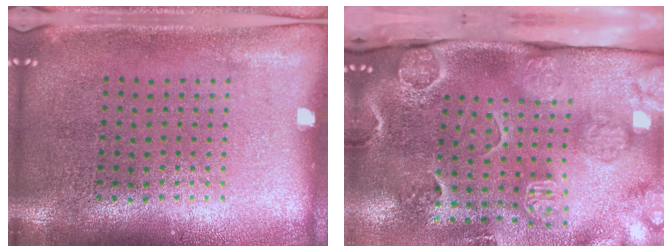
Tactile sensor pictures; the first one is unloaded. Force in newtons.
{"total": 4.7, "press": 3.4, "slide": 3.2}